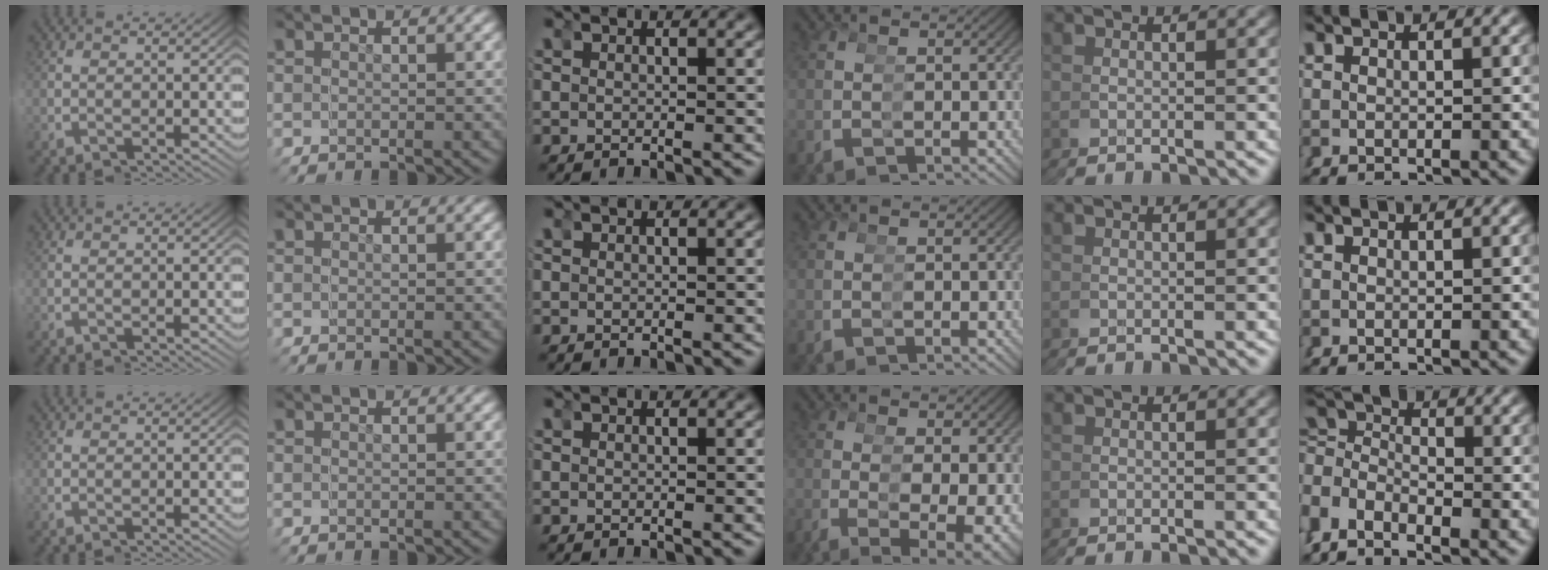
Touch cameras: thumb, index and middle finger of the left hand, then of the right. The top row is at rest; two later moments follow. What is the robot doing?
{"motion": "grasp_and_lifting", "object": "hoodie"}